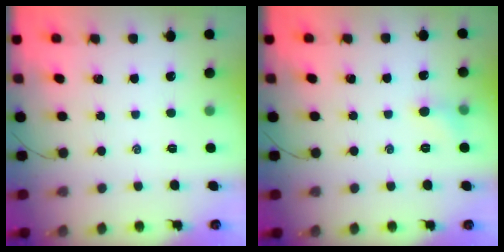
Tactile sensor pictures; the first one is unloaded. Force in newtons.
{"total": 4.7, "press": 4.4, "slide": 1.6}